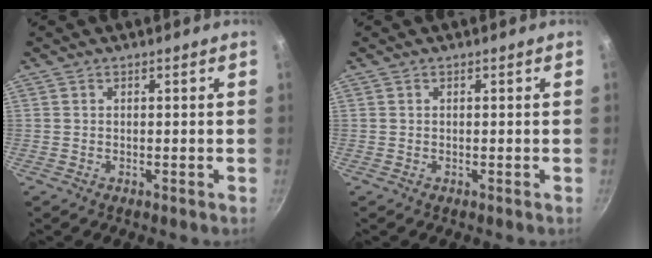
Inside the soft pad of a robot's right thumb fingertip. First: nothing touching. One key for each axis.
{"total": 0.0}